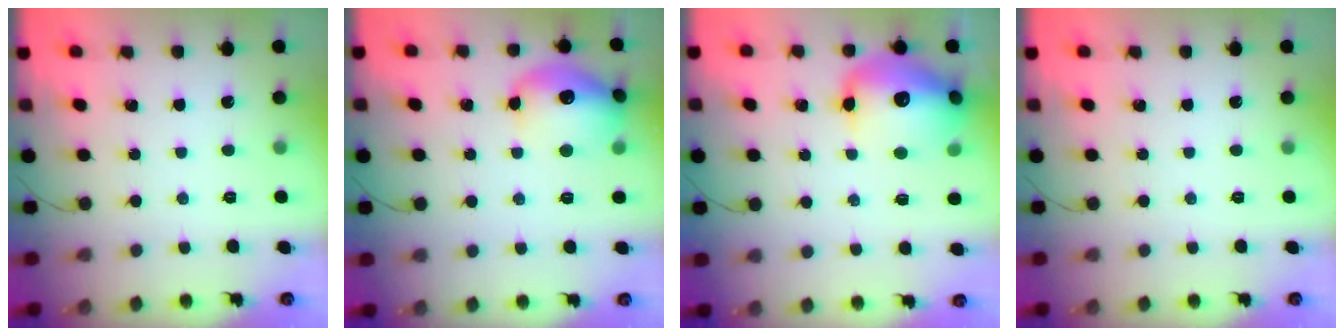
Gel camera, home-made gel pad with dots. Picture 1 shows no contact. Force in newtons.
{"total": 15.0, "press": 14.9, "slide": 1.4}
{"total": 17.3, "press": 17.0, "slide": 3.0}
{"total": 0.0}